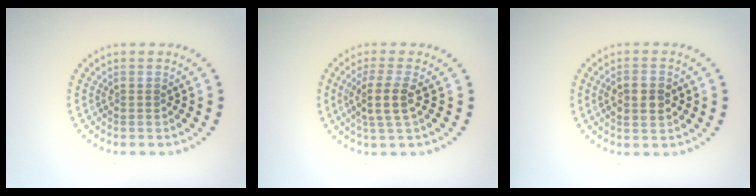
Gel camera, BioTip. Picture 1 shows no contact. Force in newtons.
{"total": 2.7, "press": 2.2, "slide": 1.6}
{"total": 2.6, "press": 2.6, "slide": 0.4}